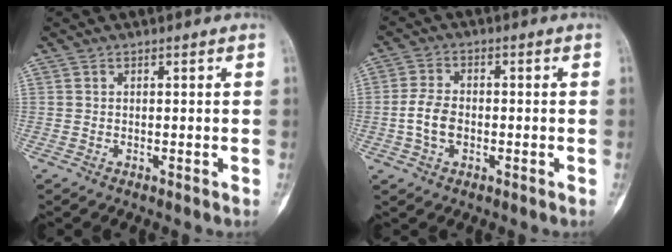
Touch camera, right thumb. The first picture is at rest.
{"total": 5.6, "force": [-1.1, 3.7, 4.1], "torque": [-0.081, 0.013, -0.024]}